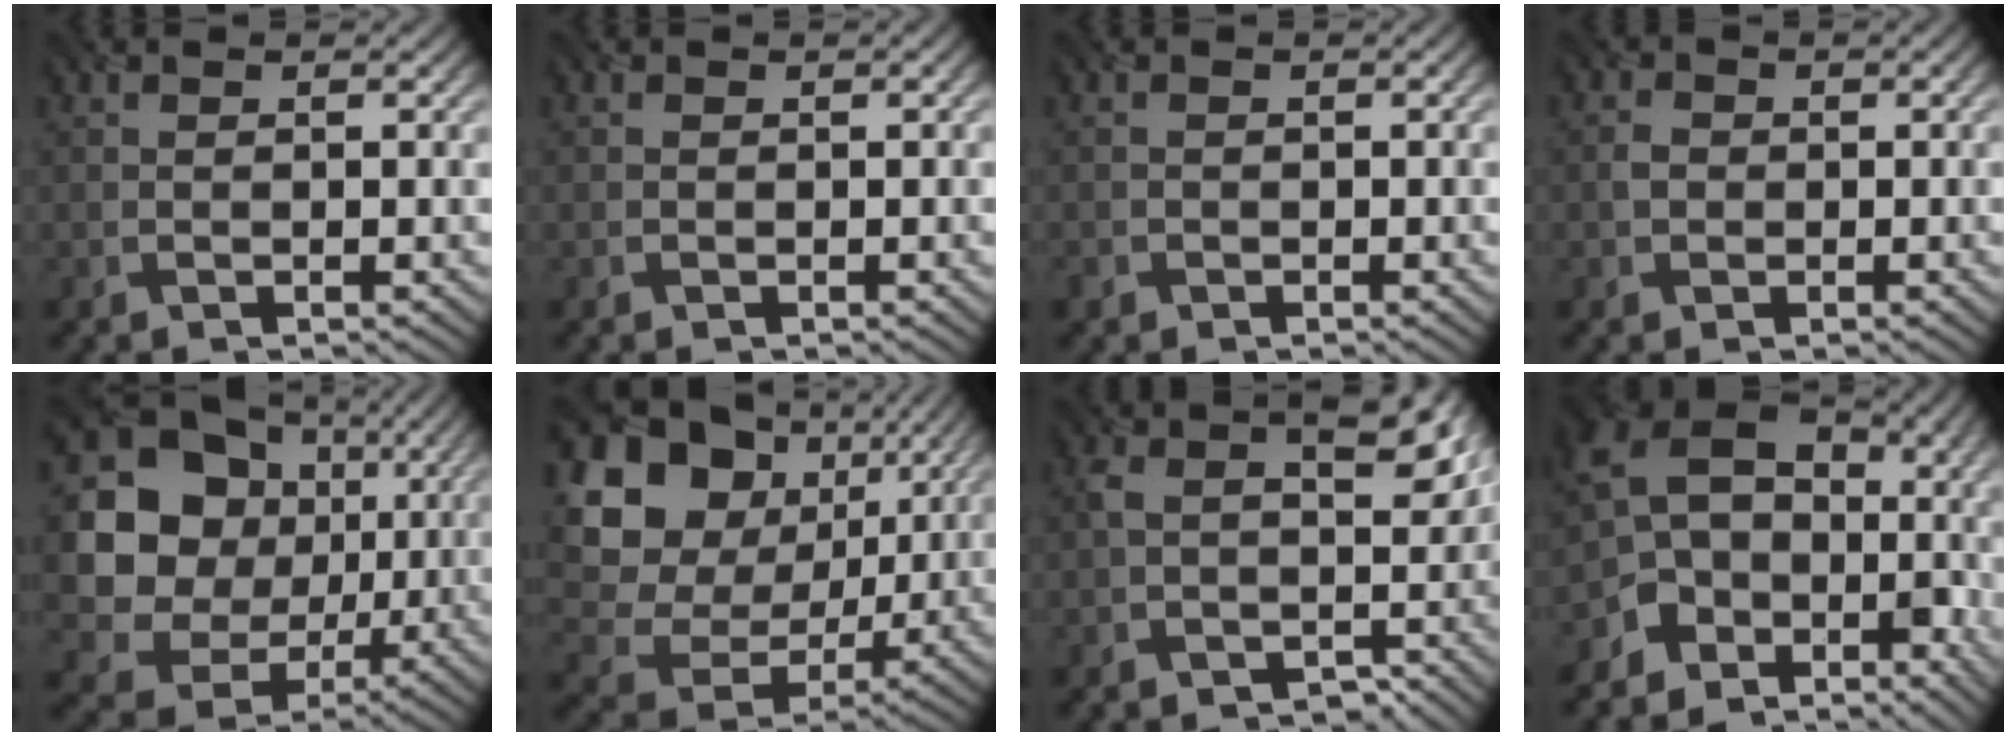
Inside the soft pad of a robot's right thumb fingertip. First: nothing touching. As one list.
[{"total": 0.0}, {"total": 0.9, "force": [-0.6, 0.6, 0.1], "torque": [-0.001, -0.001, -0.015]}, {"total": 1.4, "force": [-0.2, 1.2, 0.6], "torque": [-0.014, 0.000, -0.009]}, {"total": 16.0, "force": [2.4, 14.2, 7.0], "torque": [-0.207, 0.001, 0.052]}, {"total": 18.3, "force": [4.9, 15.0, 9.1], "torque": [-0.270, 0.029, 0.126]}, {"total": 7.4, "force": [-1.4, 5.0, 5.2], "torque": [-0.074, -0.009, -0.029]}, {"total": 11.2, "force": [-3.9, 8.1, 6.6], "torque": [-0.147, -0.021, -0.061]}]